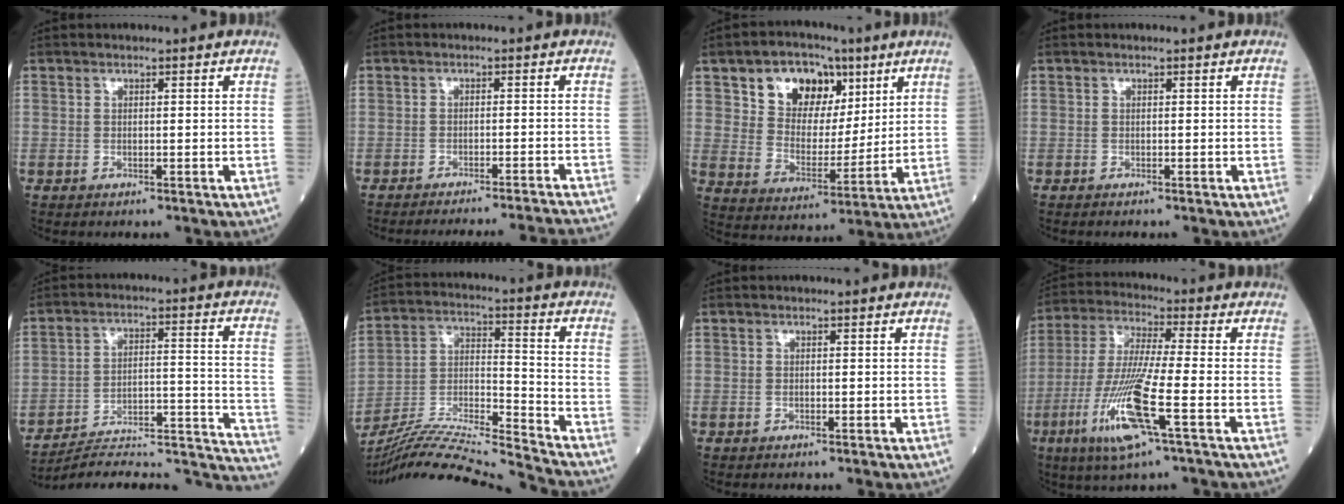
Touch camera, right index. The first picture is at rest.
{"total": 15.3, "force": [-14.7, -1.7, 3.9], "torque": [-0.042, -0.024, -0.180]}
{"total": 11.7, "force": [6.1, 7.8, 6.3], "torque": [-0.108, 0.026, 0.111]}
{"total": 0.0}
{"total": 26.0, "force": [-24.7, 2.1, 7.8], "torque": [-0.043, 0.022, -0.336]}
{"total": 19.7, "force": [-18.5, -2.0, 6.6], "torque": [-0.131, -0.012, -0.319]}
{"total": 0.0}
{"total": 13.3, "force": [-5.1, 0.1, 12.3], "torque": [-0.263, -0.023, -0.102]}